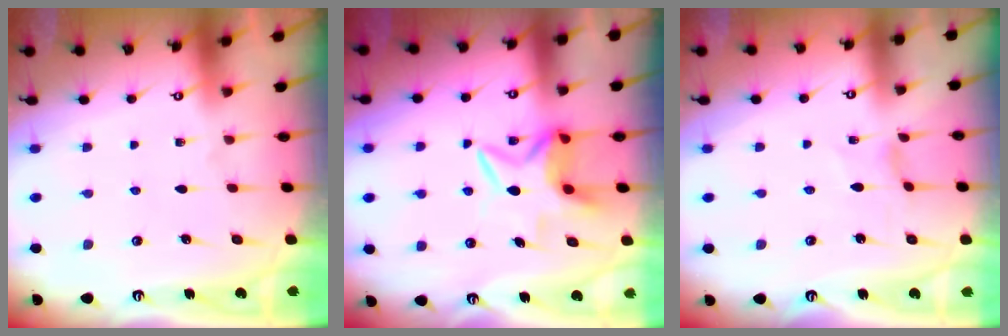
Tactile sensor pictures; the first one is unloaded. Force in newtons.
{"total": 7.3, "press": 7.2, "slide": 0.5}
{"total": 0.8, "press": 0.8, "slide": 0.2}